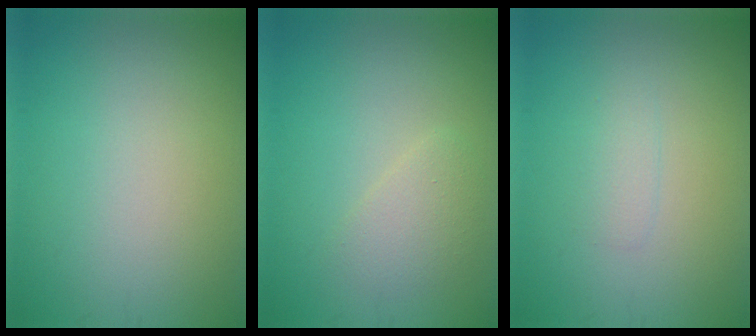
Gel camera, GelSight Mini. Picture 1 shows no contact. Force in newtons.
{"total": 1.9, "press": 1.9, "slide": 0.1}
{"total": 1.1, "press": 1.1, "slide": 0.1}